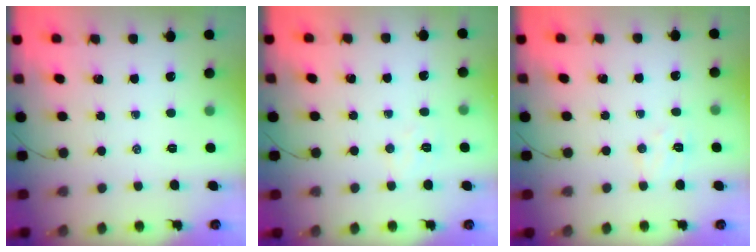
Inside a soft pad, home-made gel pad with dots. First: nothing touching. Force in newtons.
{"total": 5.1, "press": 5.0, "slide": 1.0}
{"total": 5.5, "press": 5.4, "slide": 1.2}